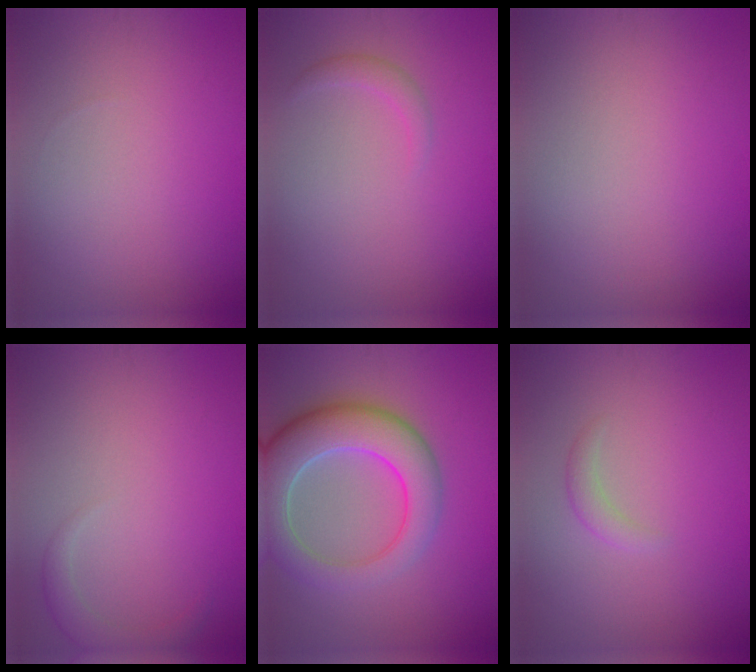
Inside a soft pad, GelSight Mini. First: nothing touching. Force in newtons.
{"total": 1.2, "press": 1.2, "slide": 0.2}
{"total": 0.0}
{"total": 1.8, "press": 1.8, "slide": 0.1}
{"total": 8.4, "press": 8.4, "slide": 0.8}
{"total": 1.2, "press": 1.2, "slide": 0.0}